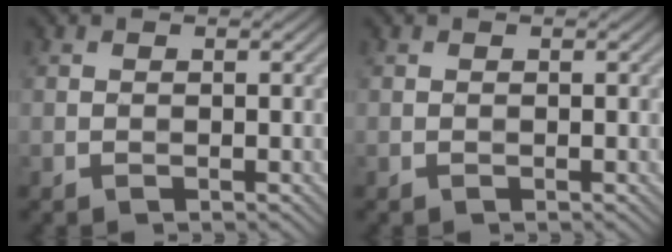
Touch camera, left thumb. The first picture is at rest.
{"total": 0.0}